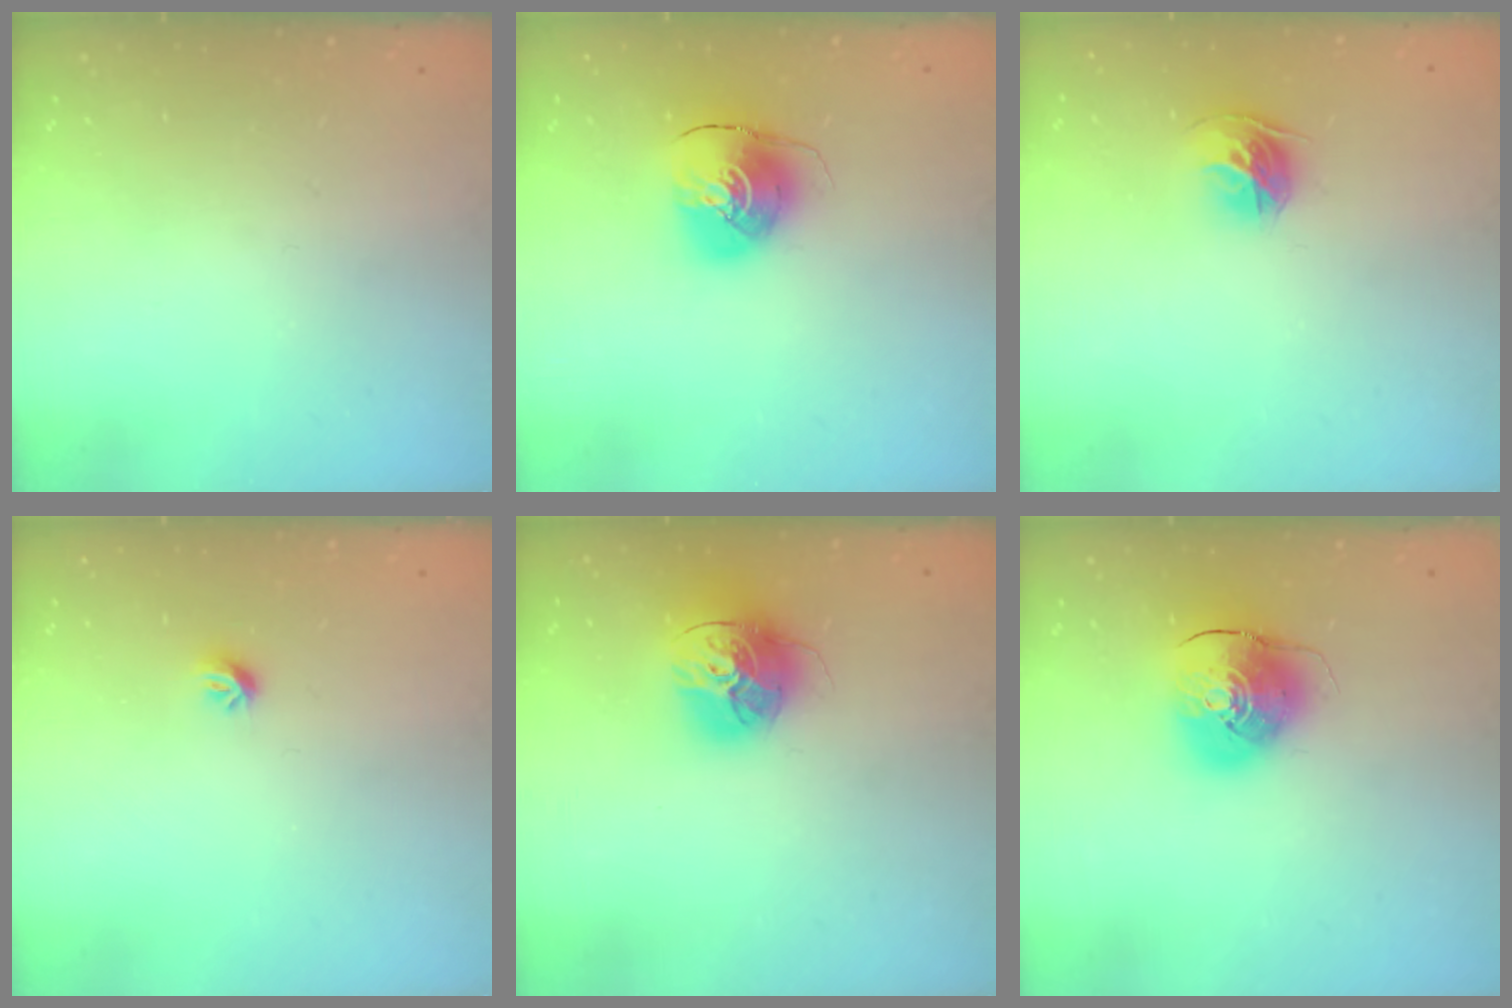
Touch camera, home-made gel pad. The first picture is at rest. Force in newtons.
{"total": 10.1, "press": 10.1, "slide": 0.7}
{"total": 9.9, "press": 9.8, "slide": 1.0}
{"total": 5.7, "press": 5.6, "slide": 0.8}
{"total": 17.1, "press": 17.0, "slide": 1.5}
{"total": 10.4, "press": 10.2, "slide": 1.7}